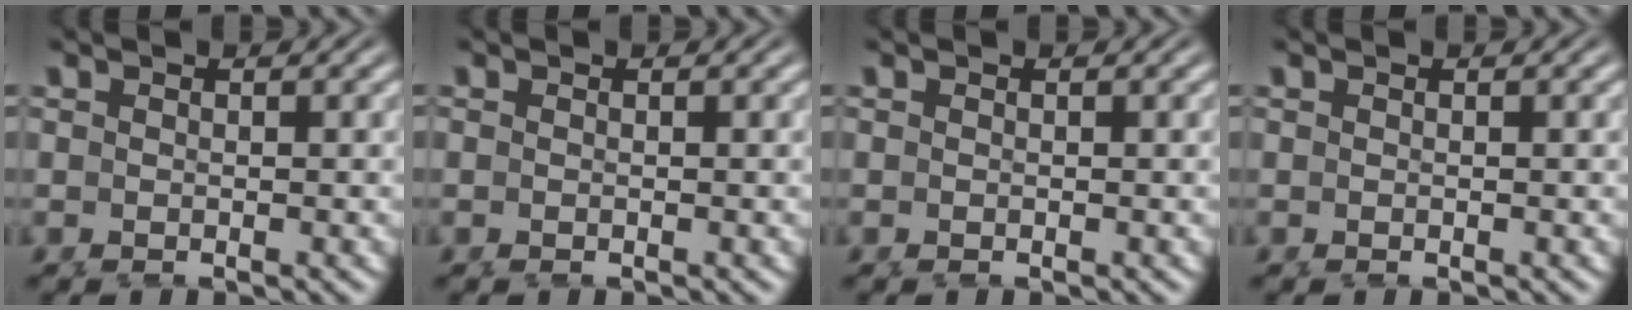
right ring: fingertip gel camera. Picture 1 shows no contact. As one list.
[{"total": 0.0}, {"total": 0.0}, {"total": 0.0}]